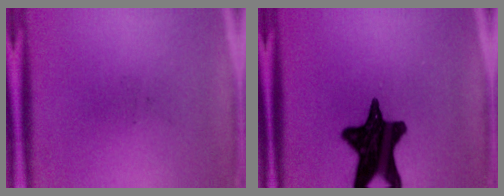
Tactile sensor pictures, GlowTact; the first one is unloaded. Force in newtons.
{"total": 16.5}